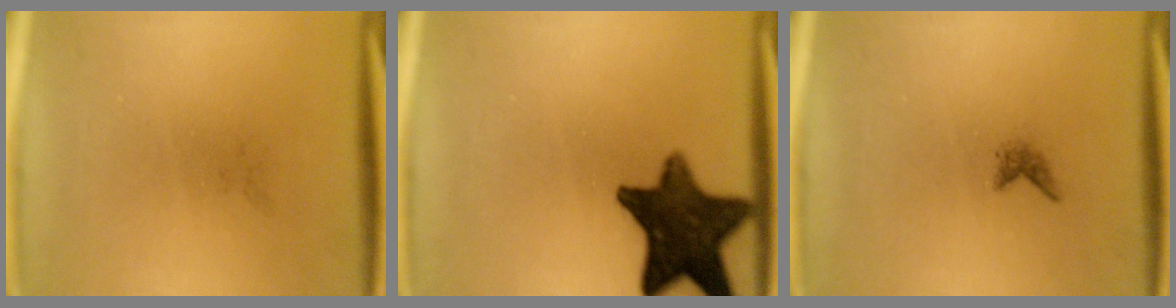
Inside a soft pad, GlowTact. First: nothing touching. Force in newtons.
{"total": 14.0}
{"total": 0.8}